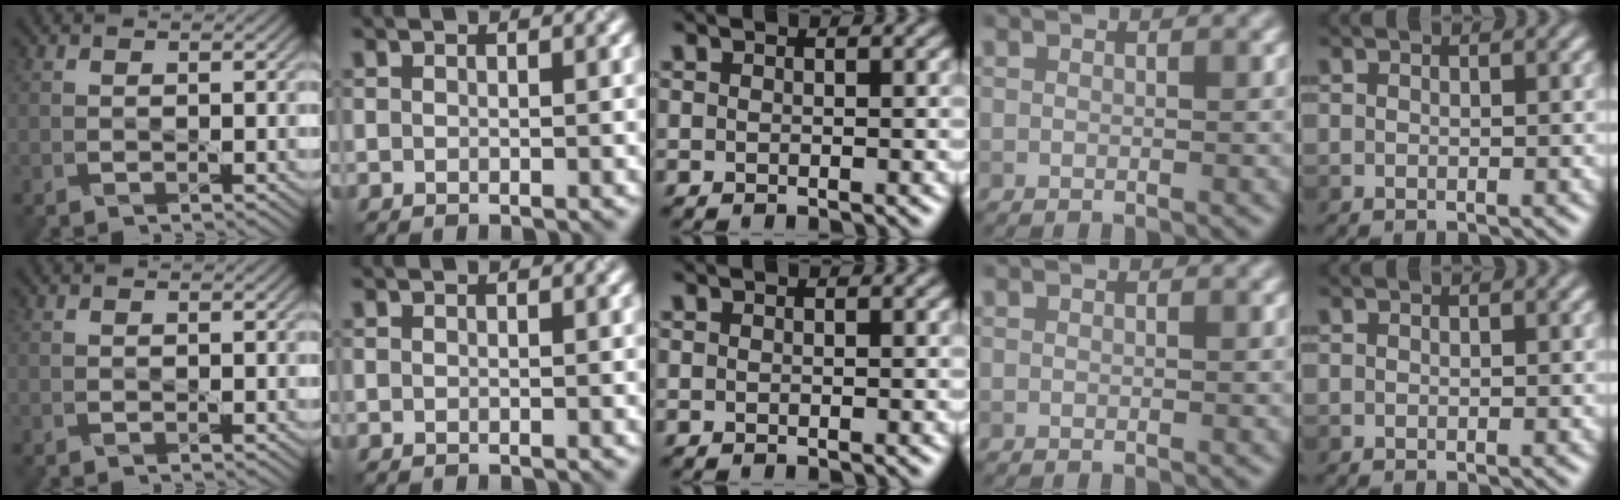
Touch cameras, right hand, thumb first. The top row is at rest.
{}